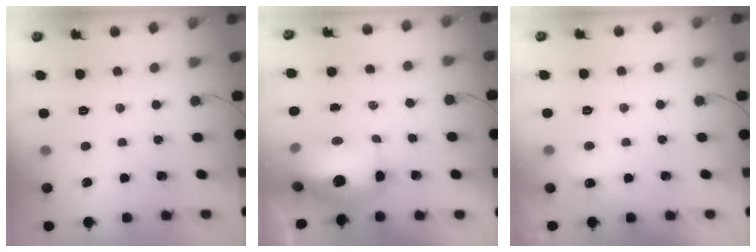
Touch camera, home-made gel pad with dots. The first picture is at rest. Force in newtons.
{"total": 14.6, "press": 13.5, "slide": 5.6}
{"total": 4.2, "press": 4.1, "slide": 1.1}